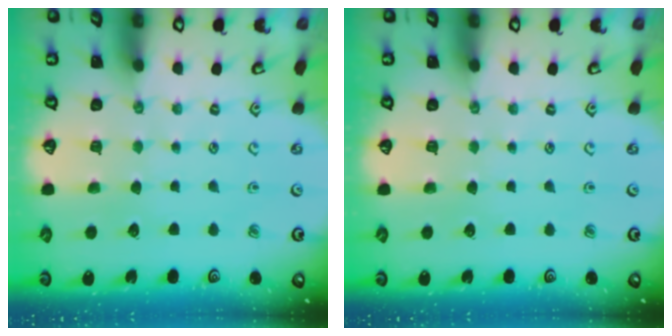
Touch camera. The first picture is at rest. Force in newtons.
{"total": 0.0}